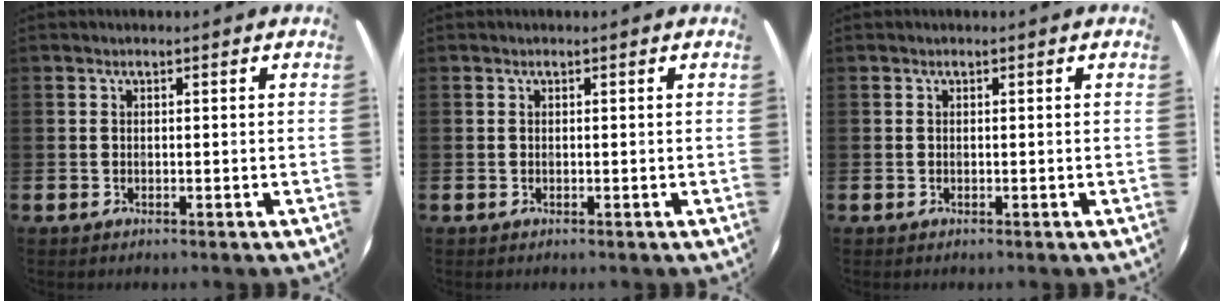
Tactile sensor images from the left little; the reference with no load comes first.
{"total": 0.0}
{"total": 0.0}